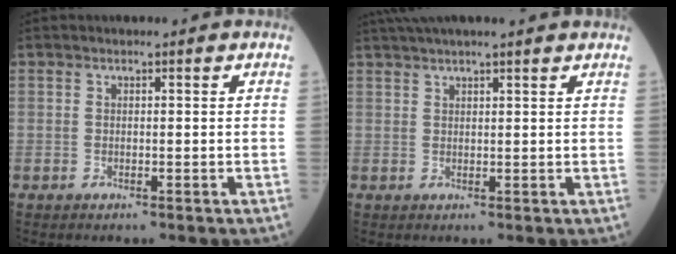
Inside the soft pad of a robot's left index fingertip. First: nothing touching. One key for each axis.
{"total": 8.9, "fx": 7.8, "fy": 0.0, "fz": 4.4, "tx": -0.069, "ty": 0.034, "tz": 0.104}